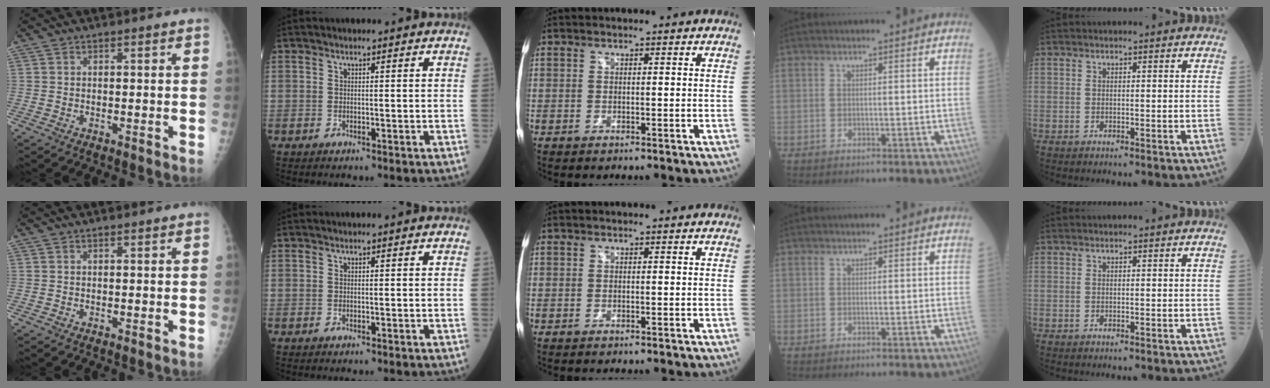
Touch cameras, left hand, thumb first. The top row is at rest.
{}